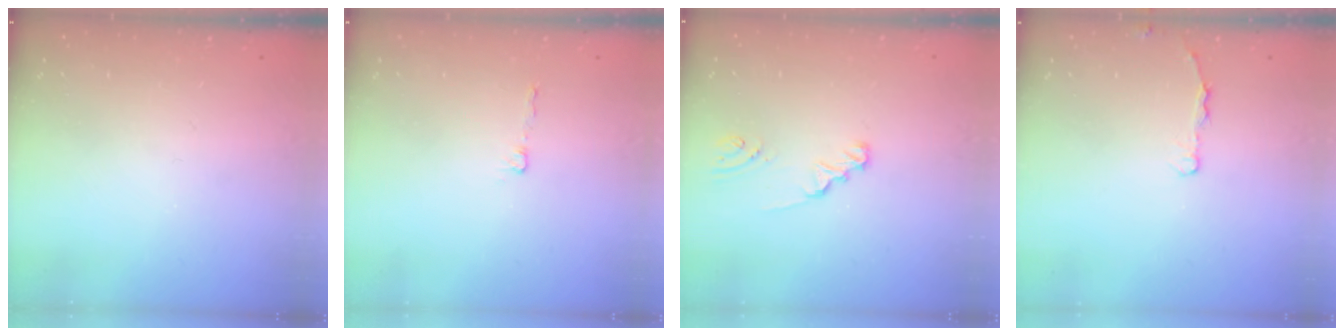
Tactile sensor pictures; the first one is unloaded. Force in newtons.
{"total": 2.3, "press": 2.3, "slide": 0.2}
{"total": 2.2, "press": 2.2, "slide": 0.2}
{"total": 2.8, "press": 2.7, "slide": 0.5}